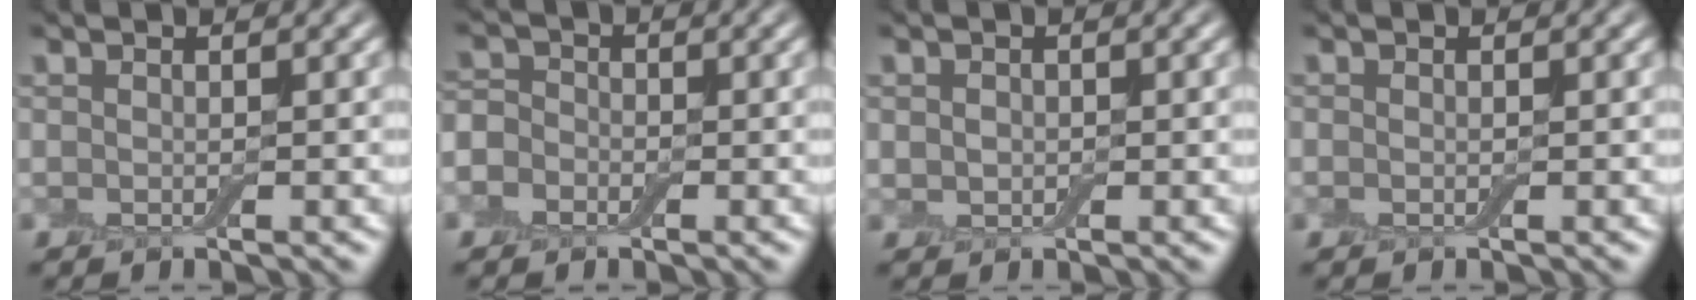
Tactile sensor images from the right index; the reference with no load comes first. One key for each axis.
{"total": 3.1, "fx": -1.4, "fy": 2.5, "fz": 1.2, "tx": -0.014, "ty": 0.012, "tz": -0.045}
{"total": 1.1, "fx": 0.2, "fy": 1.0, "fz": 0.3, "tx": 0.004, "ty": 0.005, "tz": -0.005}
{"total": 0.0}